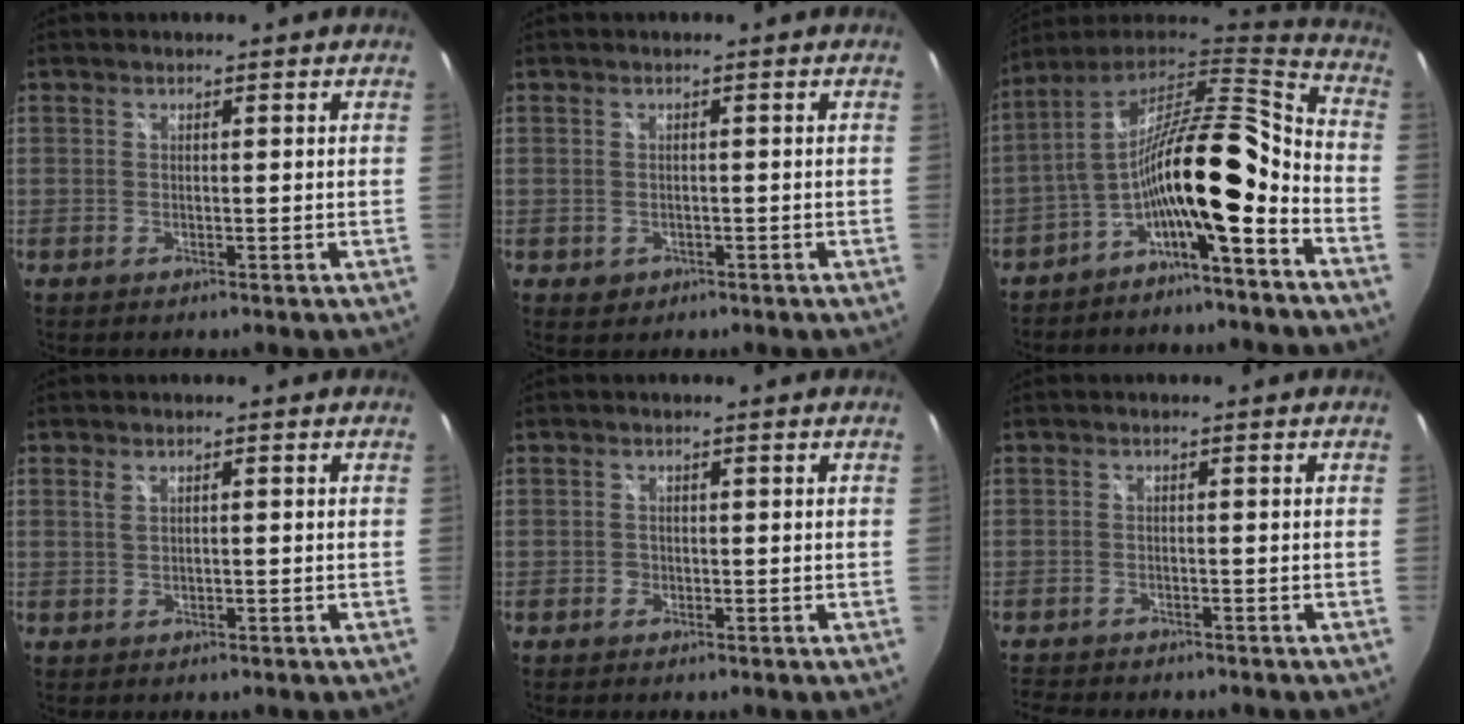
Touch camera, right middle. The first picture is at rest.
{"total": 2.1, "force": [-0.7, 1.8, 0.8], "torque": [-0.016, -0.001, -0.005]}
{"total": 17.7, "force": [-6.9, 4.6, 15.7], "torque": [-0.263, 0.000, -0.132]}
{"total": 1.4, "force": [0.2, 0.7, 1.2], "torque": [-0.022, 0.000, 0.004]}
{"total": 1.2, "force": [-0.6, 1.0, 0.1], "torque": [-0.002, -0.001, -0.009]}
{"total": 5.3, "force": [-4.9, 1.4, 1.6], "torque": [-0.047, -0.015, -0.079]}